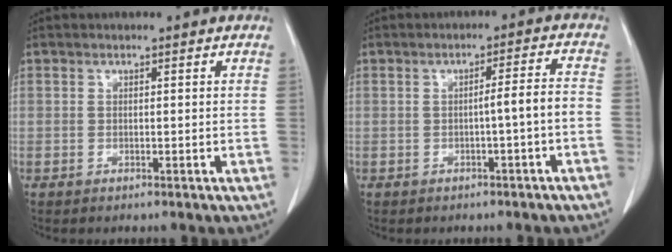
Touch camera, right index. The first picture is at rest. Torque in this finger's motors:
{"motor_torque": [0.61, -0.30, 0.24, 0.05]}